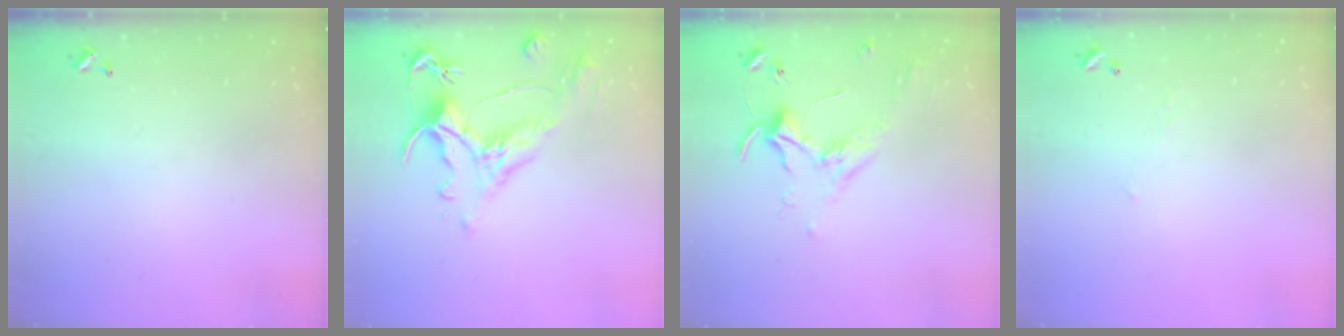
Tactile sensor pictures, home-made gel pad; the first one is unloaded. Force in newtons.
{"total": 1.6, "press": 0.0, "slide": 1.6}
{"total": 1.6, "press": 1.6, "slide": 0.4}
{"total": 2.9, "press": 2.8, "slide": 0.4}